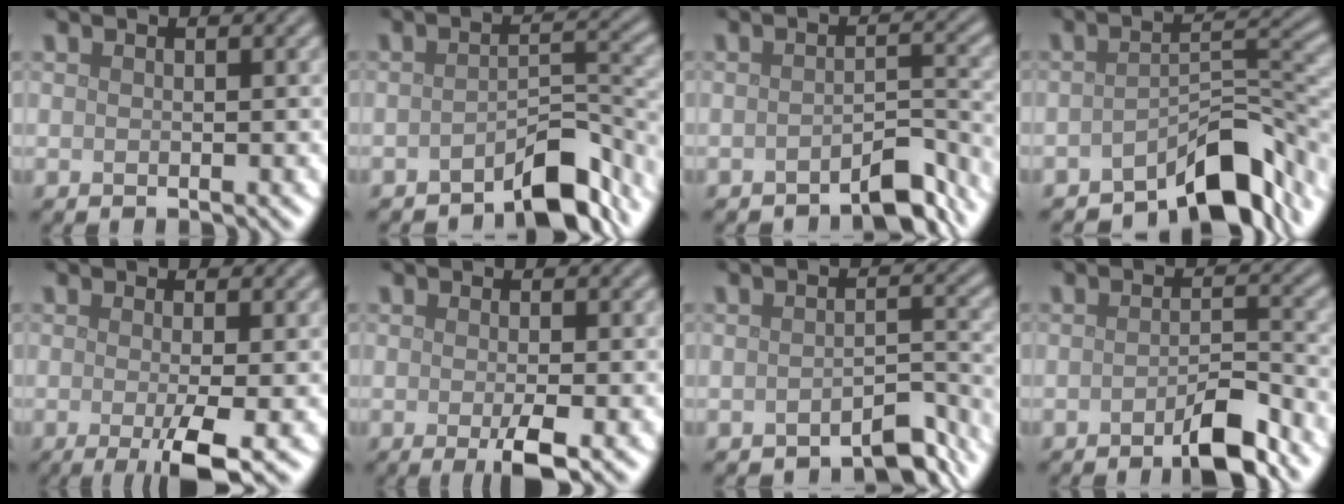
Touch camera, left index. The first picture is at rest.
{"total": 5.1, "force": [-3.8, 1.5, 3.0], "torque": [-0.034, 0.008, -0.061]}
{"total": 3.6, "force": [-2.9, 0.8, 1.9], "torque": [-0.024, 0.008, -0.047]}
{"total": 7.6, "force": [-5.2, 2.7, 4.9], "torque": [-0.055, 0.003, -0.085]}
{"total": 4.7, "force": [-1.3, 0.8, 4.4], "torque": [-0.074, -0.011, -0.023]}
{"total": 2.7, "force": [-0.9, 0.3, 2.6], "torque": [-0.047, -0.007, -0.016]}
{"total": 3.4, "force": [-2.8, 0.9, 1.7], "torque": [-0.018, 0.004, -0.042]}
{"total": 3.9, "force": [-2.6, 0.8, 2.8], "torque": [-0.044, 0.003, -0.049]}